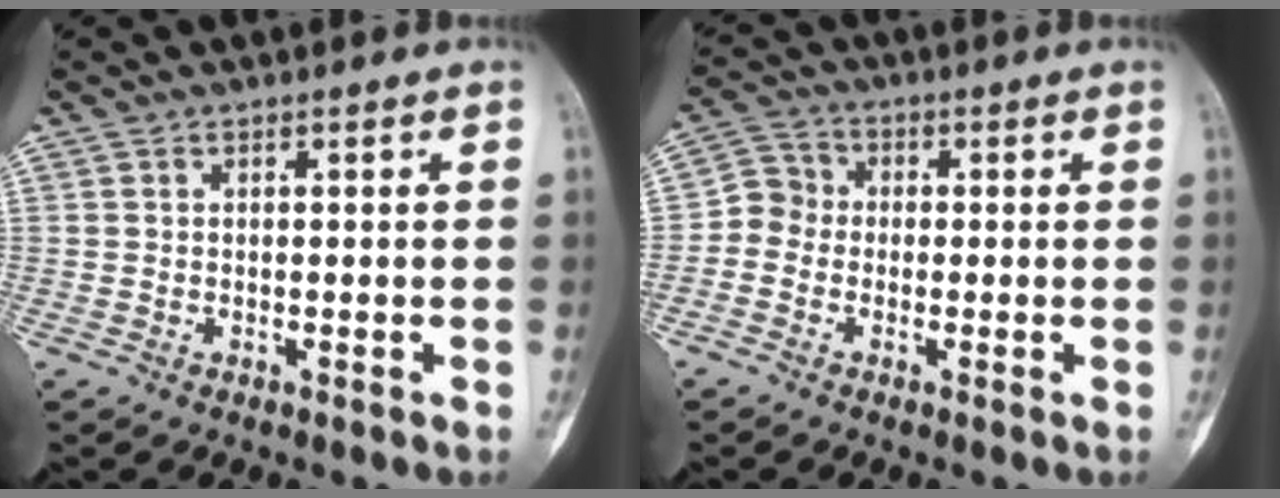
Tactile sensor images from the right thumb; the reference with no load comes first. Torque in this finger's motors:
{"motor_torque": [-0.07, 0.10, 0.10, -0.37, -0.02]}